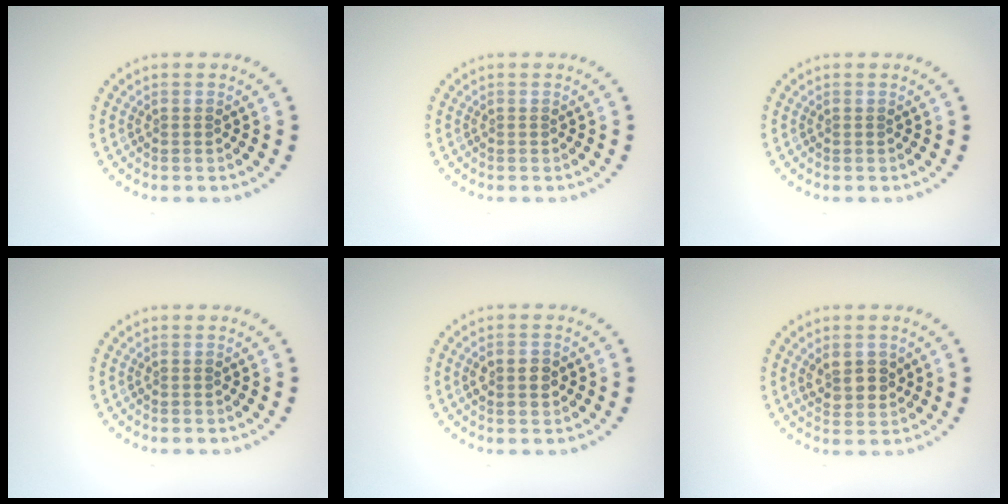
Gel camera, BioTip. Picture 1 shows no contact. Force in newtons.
{"total": 0.0}
{"total": 0.0}
{"total": 0.0}
{"total": 2.7, "press": 2.7, "slide": 0.2}
{"total": 2.6, "press": 2.5, "slide": 0.8}